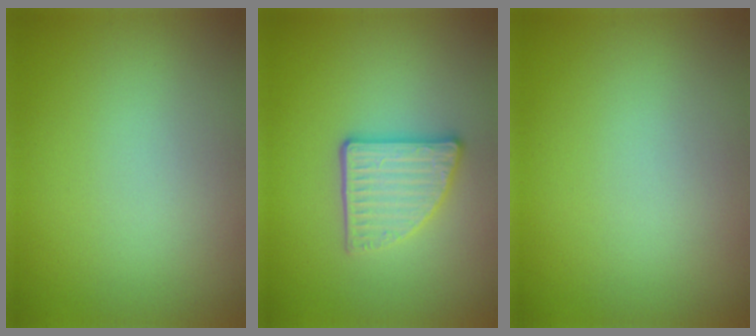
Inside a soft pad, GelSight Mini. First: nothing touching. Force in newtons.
{"total": 3.5, "press": 3.0, "slide": 1.7}
{"total": 0.0}